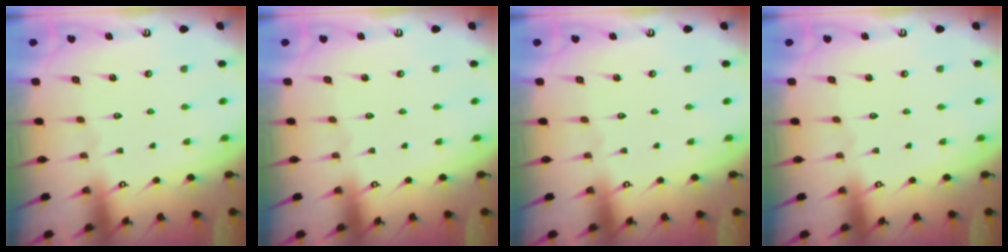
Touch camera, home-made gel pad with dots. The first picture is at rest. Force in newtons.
{"total": 0.0}
{"total": 0.0}
{"total": 0.0}